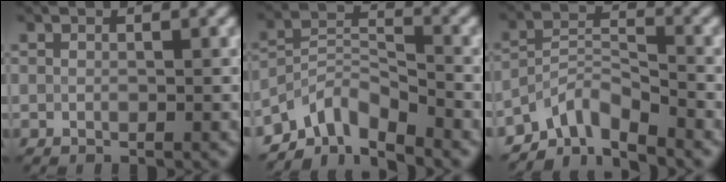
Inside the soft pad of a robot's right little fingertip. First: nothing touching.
{"total": 5.0, "force": [-4.0, 1.8, 2.2], "torque": [-0.026, 0.002, -0.086]}
{"total": 4.4, "force": [-3.8, 1.3, 1.9], "torque": [-0.024, 0.003, -0.079]}